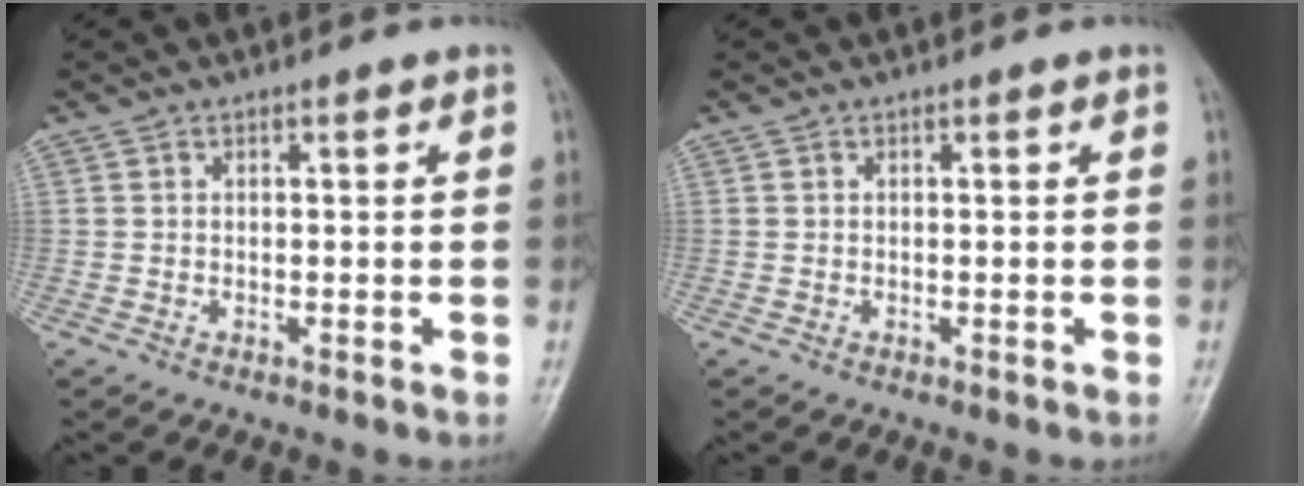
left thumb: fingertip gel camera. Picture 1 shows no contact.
{"total": 0.0}